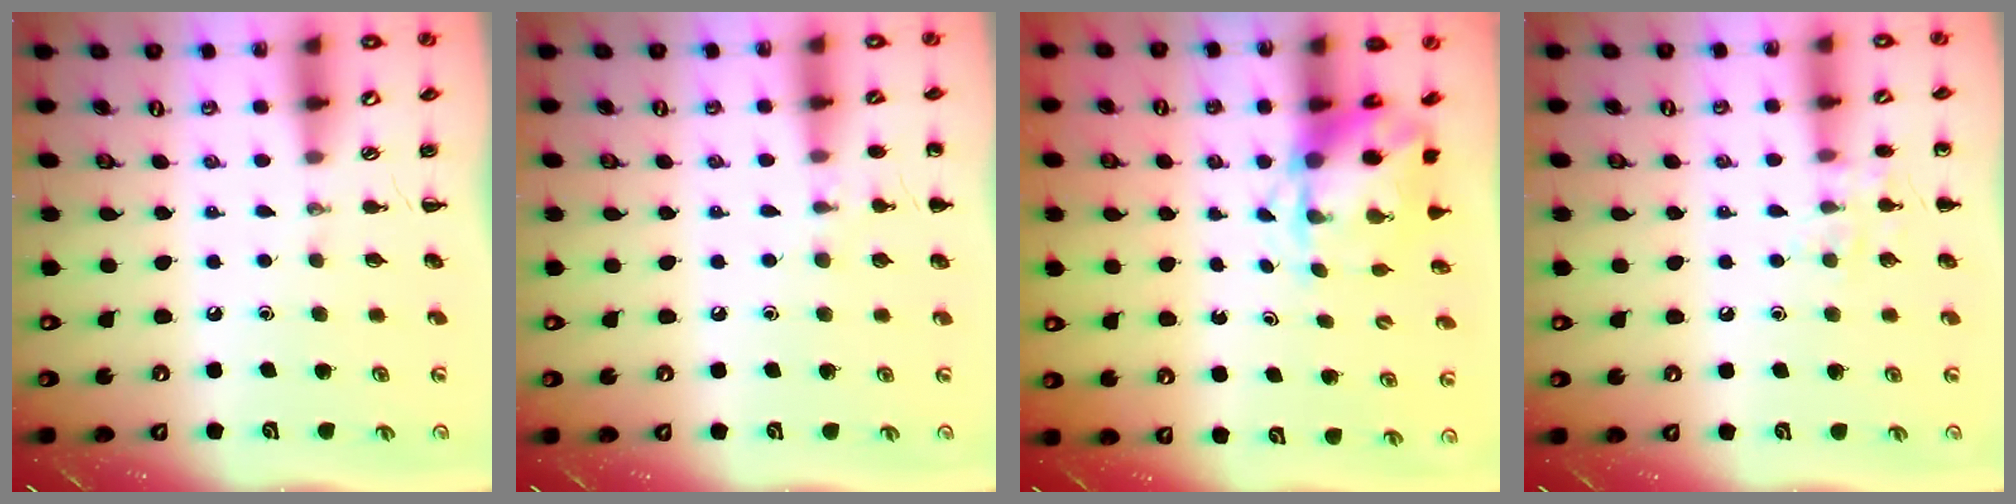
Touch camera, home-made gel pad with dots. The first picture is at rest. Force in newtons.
{"total": 6.6, "press": 6.4, "slide": 1.5}
{"total": 4.8, "press": 4.8, "slide": 0.7}
{"total": 7.4, "press": 7.3, "slide": 1.1}